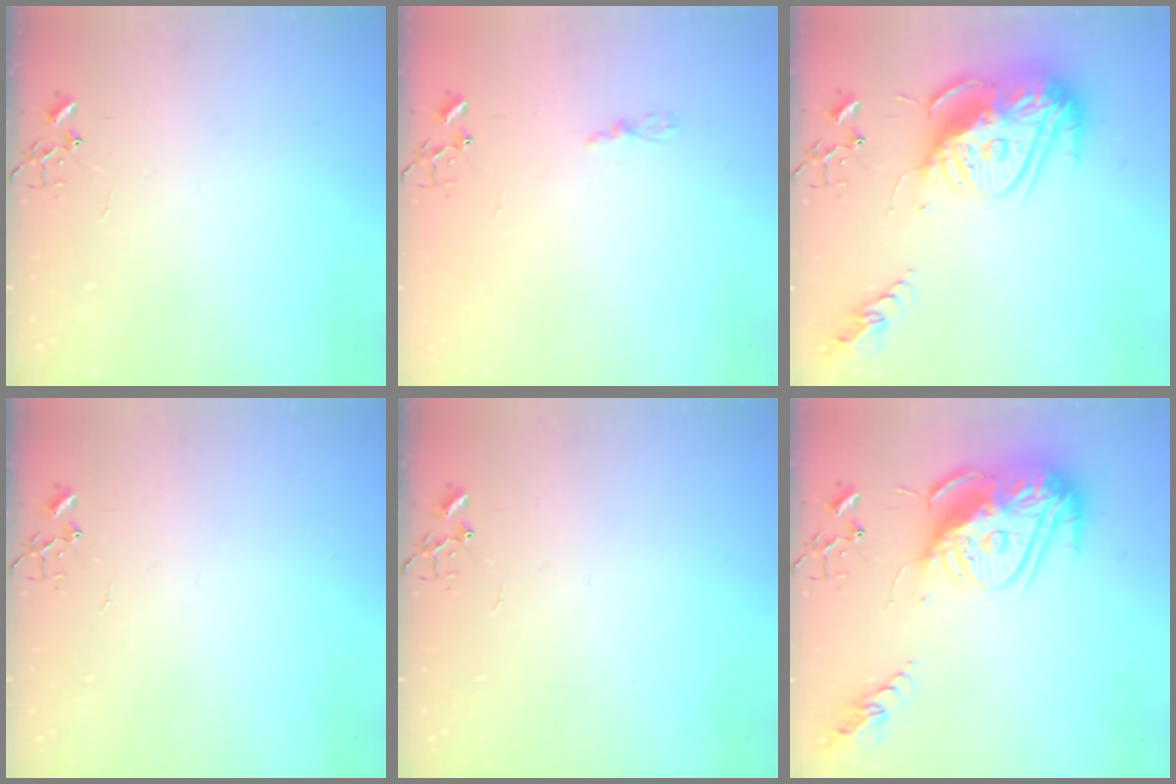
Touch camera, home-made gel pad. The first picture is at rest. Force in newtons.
{"total": 2.9, "press": 2.9, "slide": 0.4}
{"total": 21.7, "press": 21.6, "slide": 2.0}
{"total": 0.0}
{"total": 0.0}
{"total": 21.7, "press": 21.6, "slide": 2.0}